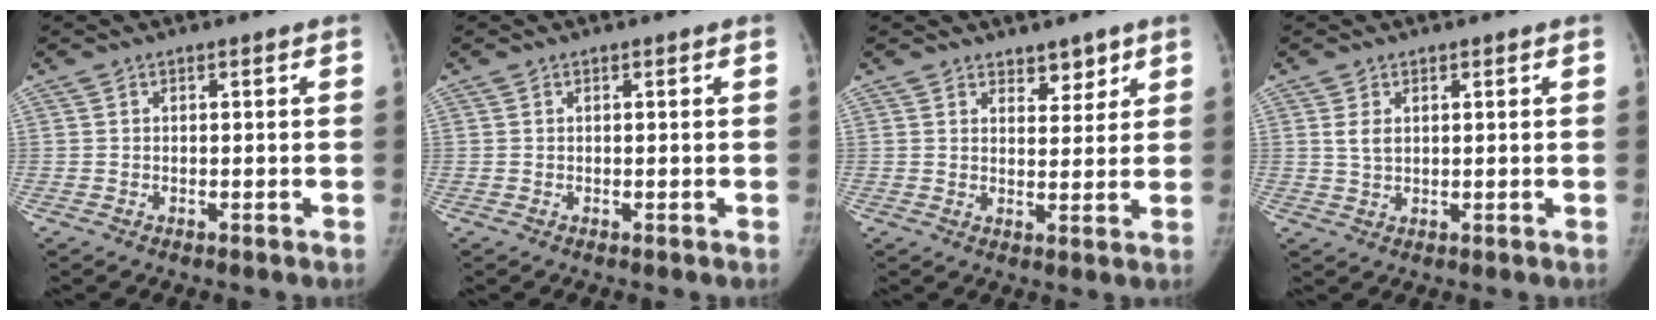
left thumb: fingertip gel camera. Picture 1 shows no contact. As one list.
[{"total": 0.0}, {"total": 3.9, "force": [2.9, 2.1, 1.5], "torque": [0.007, -0.020, 0.045]}, {"total": 2.4, "force": [0.9, 1.6, 1.6], "torque": [-0.022, -0.002, 0.021]}]